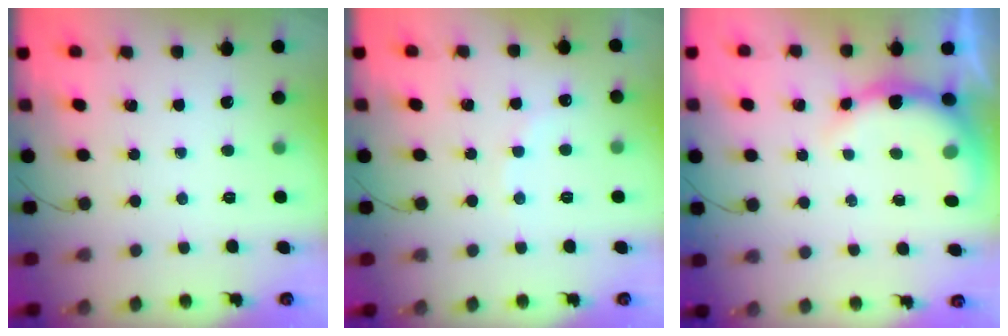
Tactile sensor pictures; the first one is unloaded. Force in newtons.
{"total": 6.3, "press": 6.2, "slide": 1.3}
{"total": 8.6, "press": 8.6, "slide": 0.7}